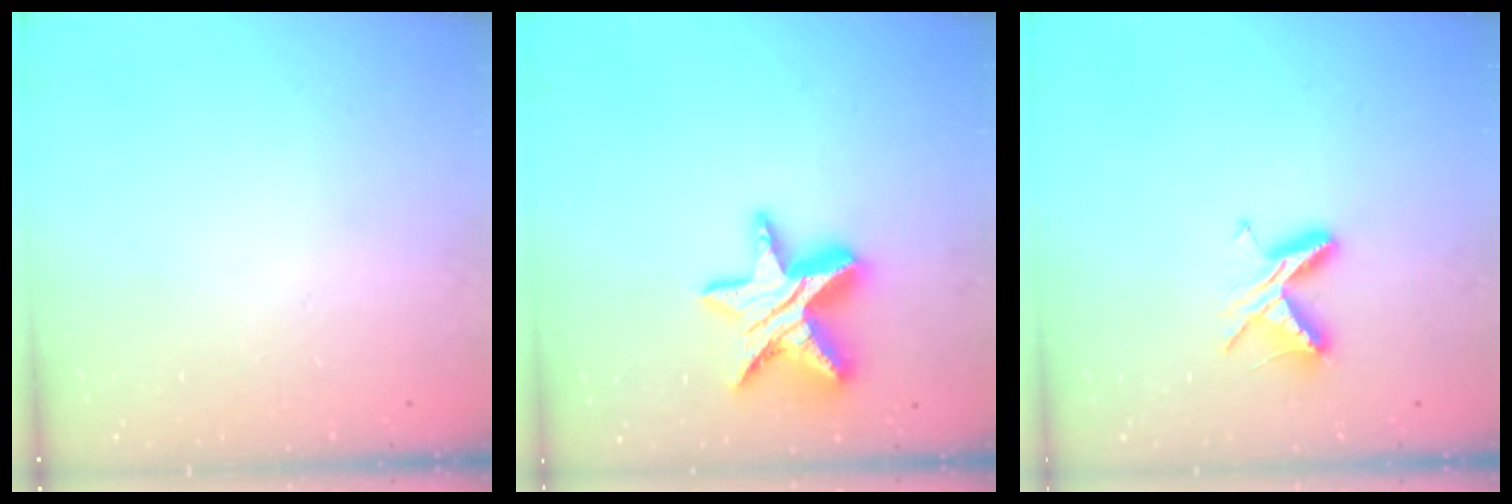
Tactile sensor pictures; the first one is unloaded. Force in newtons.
{"total": 13.8, "press": 13.8, "slide": 1.0}
{"total": 7.1, "press": 7.0, "slide": 0.7}